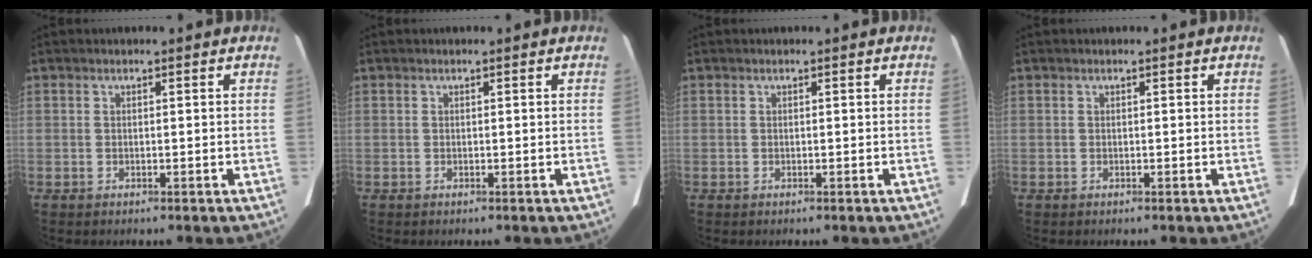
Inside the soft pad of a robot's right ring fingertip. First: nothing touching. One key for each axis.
{"total": 0.0}
{"total": 0.0}
{"total": 0.0}